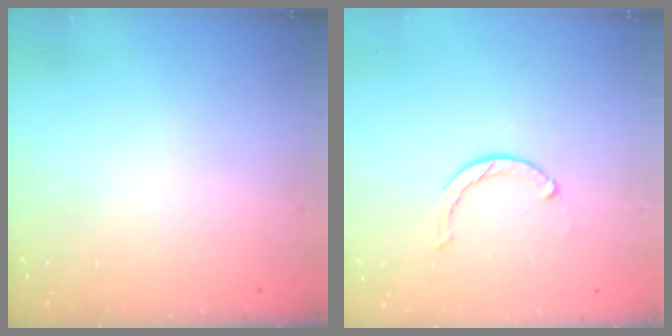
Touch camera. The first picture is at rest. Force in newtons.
{"total": 3.5, "press": 3.5, "slide": 0.3}